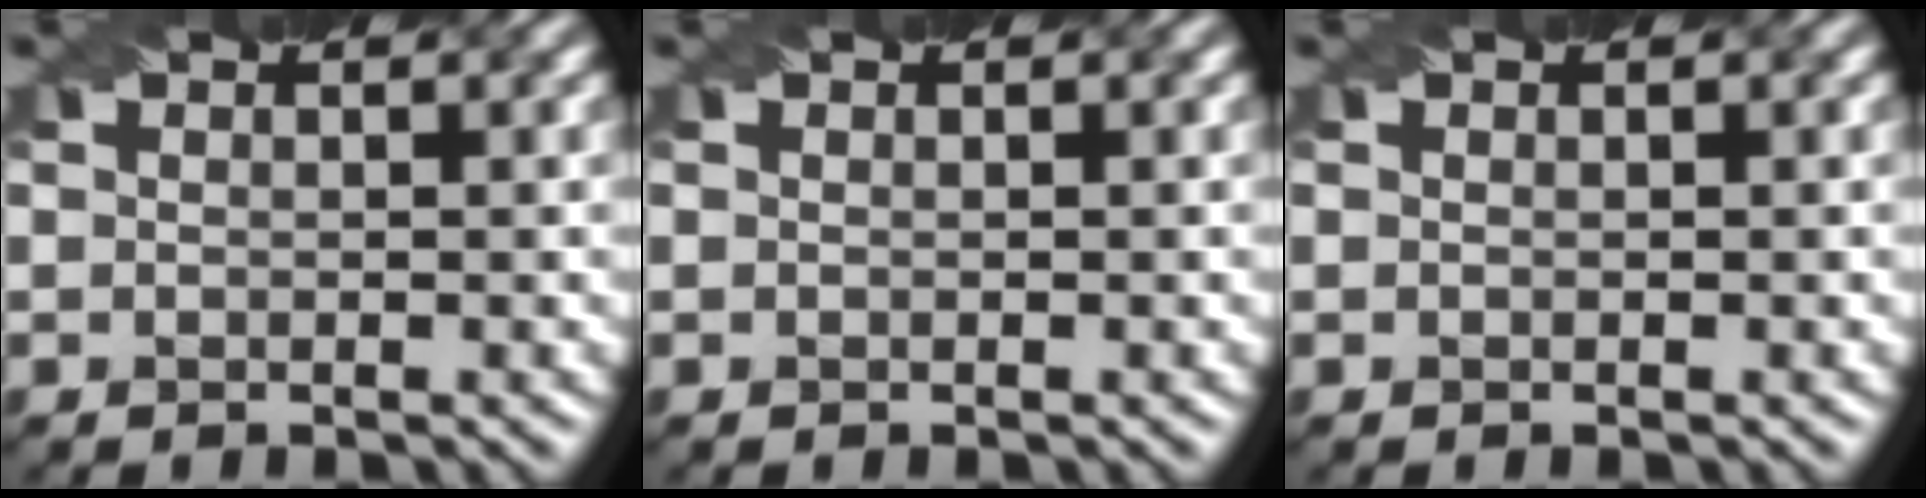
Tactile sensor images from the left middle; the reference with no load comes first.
{"total": 0.0}
{"total": 0.0}